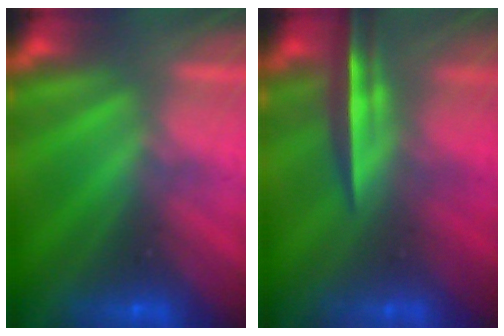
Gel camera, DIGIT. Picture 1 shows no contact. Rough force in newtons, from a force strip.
{"total": 4.4}